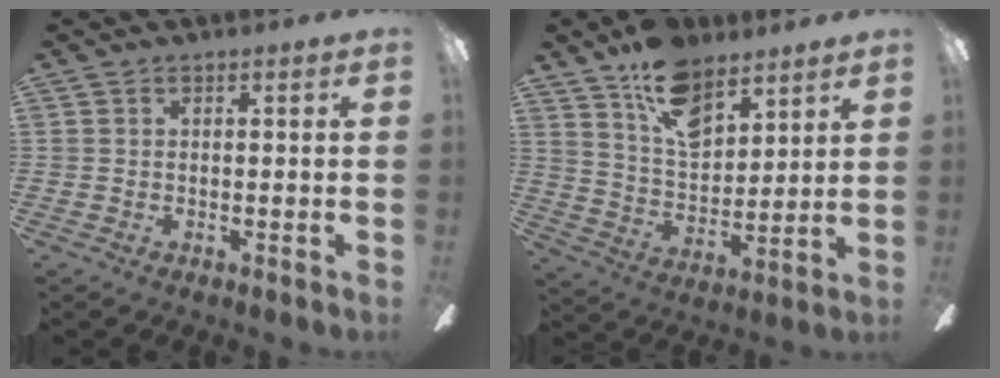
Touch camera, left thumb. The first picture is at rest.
{"total": 14.4, "force": [9.9, 7.6, 7.3], "torque": [-0.129, -0.044, 0.183]}